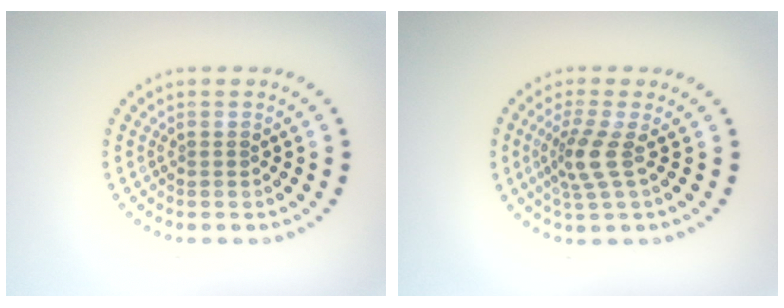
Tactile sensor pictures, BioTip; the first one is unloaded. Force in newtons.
{"total": 2.9, "press": 2.1, "slide": 2.0}